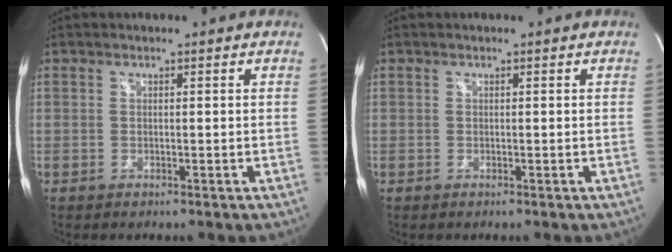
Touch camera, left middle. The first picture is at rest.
{"total": 0.0}